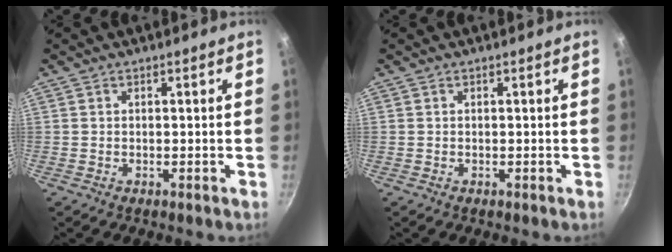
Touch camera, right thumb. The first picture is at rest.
{"total": 0.0}